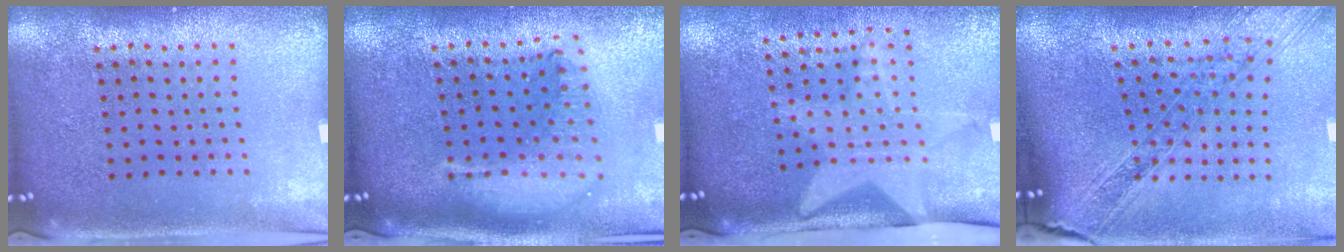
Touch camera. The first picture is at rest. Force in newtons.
{"total": 1.9, "press": 1.6, "slide": 1.2}
{"total": 1.9, "press": 1.6, "slide": 1.0}
{"total": 1.9, "press": 1.7, "slide": 0.9}